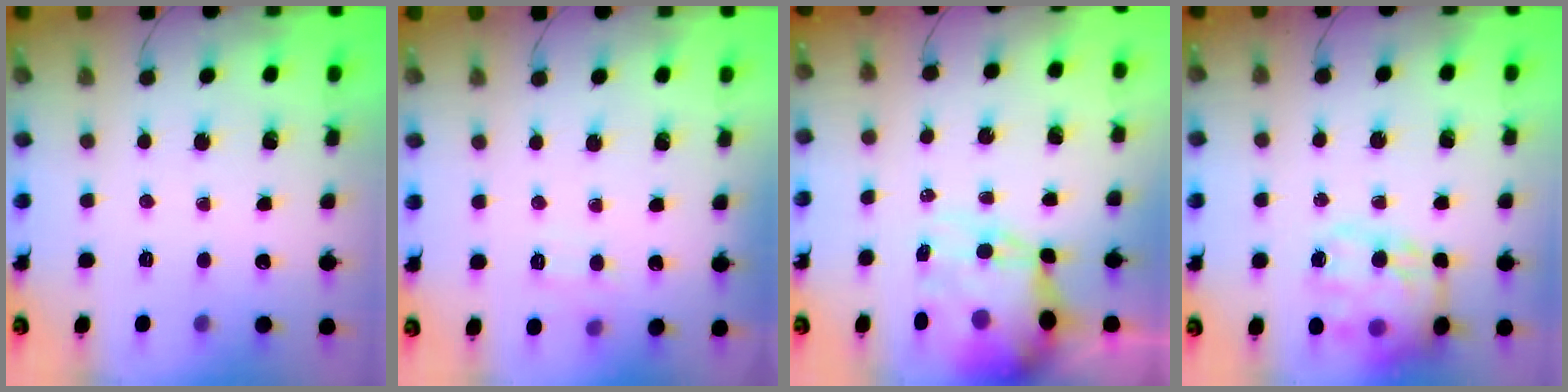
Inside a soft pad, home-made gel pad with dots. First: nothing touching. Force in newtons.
{"total": 7.2, "press": 7.0, "slide": 1.9}
{"total": 12.1, "press": 11.7, "slide": 3.0}
{"total": 17.6, "press": 17.4, "slide": 2.5}